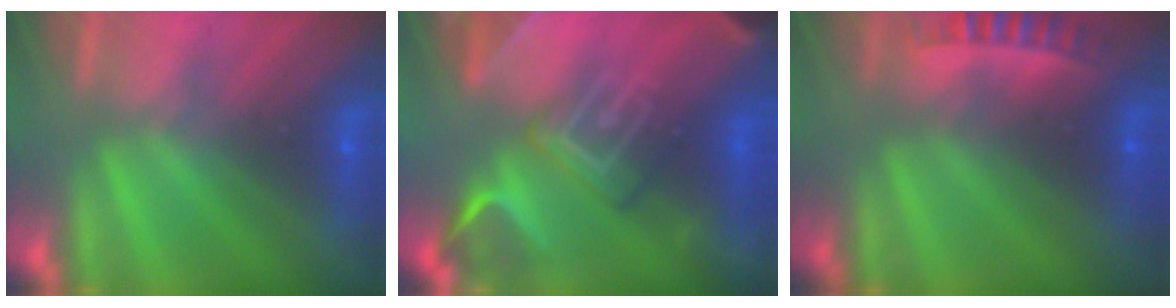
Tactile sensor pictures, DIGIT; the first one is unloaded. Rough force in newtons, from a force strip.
{"total": 9.1}
{"total": 2.4}